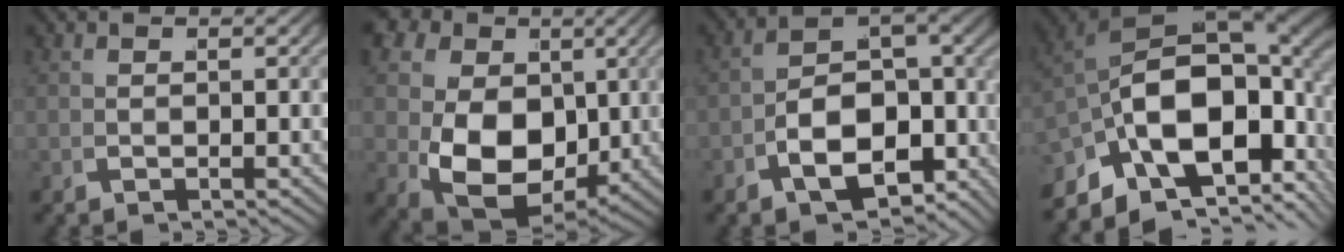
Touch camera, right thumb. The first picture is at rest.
{"total": 15.2, "force": [0.2, 11.6, 9.8], "torque": [-0.211, -0.072, 0.029]}
{"total": 11.5, "force": [-1.6, 7.1, 8.9], "torque": [-0.148, -0.023, -0.018]}
{"total": 16.6, "force": [0.0, 10.3, 13.1], "torque": [-0.226, -0.030, 0.006]}